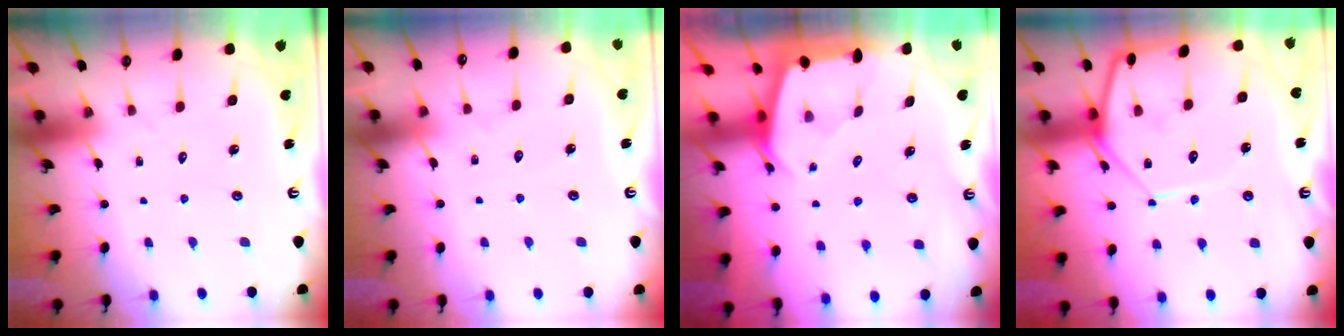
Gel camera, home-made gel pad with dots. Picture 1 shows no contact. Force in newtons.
{"total": 3.4, "press": 3.4, "slide": 0.4}
{"total": 2.4, "press": 2.4, "slide": 0.3}
{"total": 13.1, "press": 13.1, "slide": 1.0}